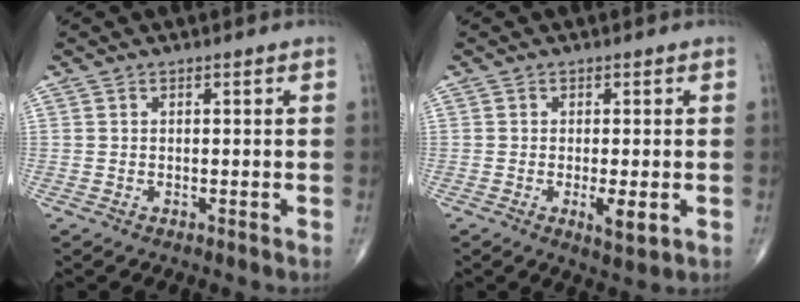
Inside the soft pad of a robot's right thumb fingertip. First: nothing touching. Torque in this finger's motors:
{"motor_torque": [0.53, 0.37, -0.18, -0.24, 0.21]}